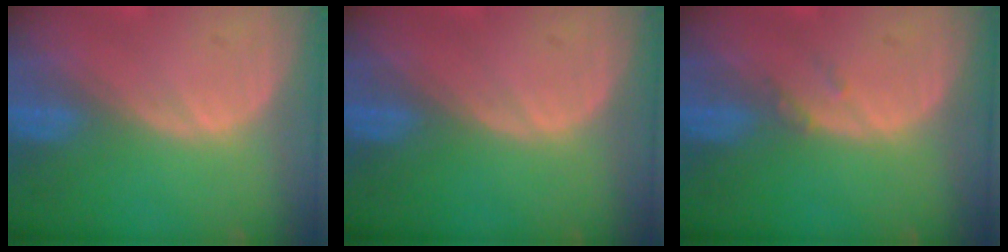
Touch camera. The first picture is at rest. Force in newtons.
{"total": 0.0}
{"total": 1.0, "press": 1.0, "slide": 0.2}